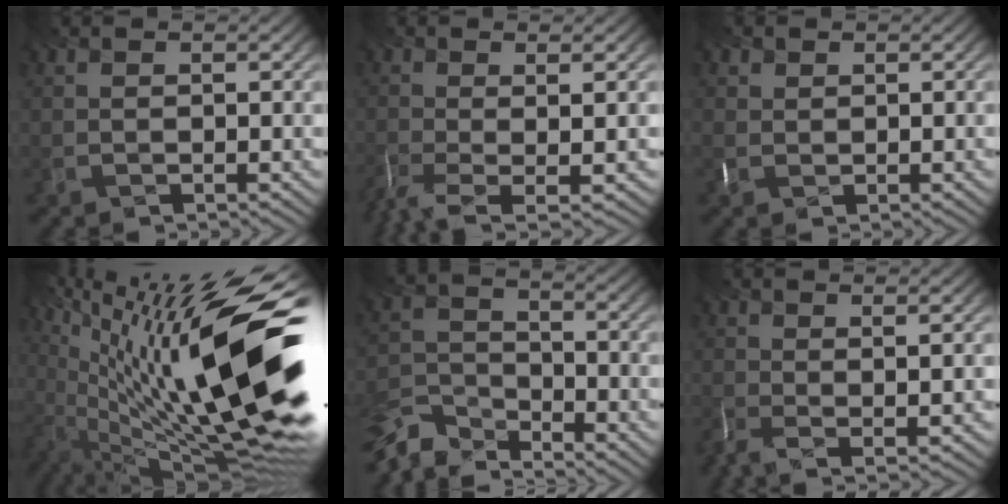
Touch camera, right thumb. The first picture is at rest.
{"total": 4.5, "force": [-1.7, 0.4, 4.1], "torque": [-0.084, -0.004, -0.014]}
{"total": 1.0, "force": [0.3, 0.8, -0.4], "torque": [-0.020, -0.007, 0.033]}
{"total": 19.3, "force": [1.2, 7.3, 17.9], "torque": [-0.336, -0.011, 0.037]}
{"total": 7.3, "force": [-7.2, 0.3, -1.2], "torque": [0.007, -0.018, -0.131]}
{"total": 3.1, "force": [-0.9, 0.2, 3.0], "torque": [-0.059, 0.001, 0.000]}